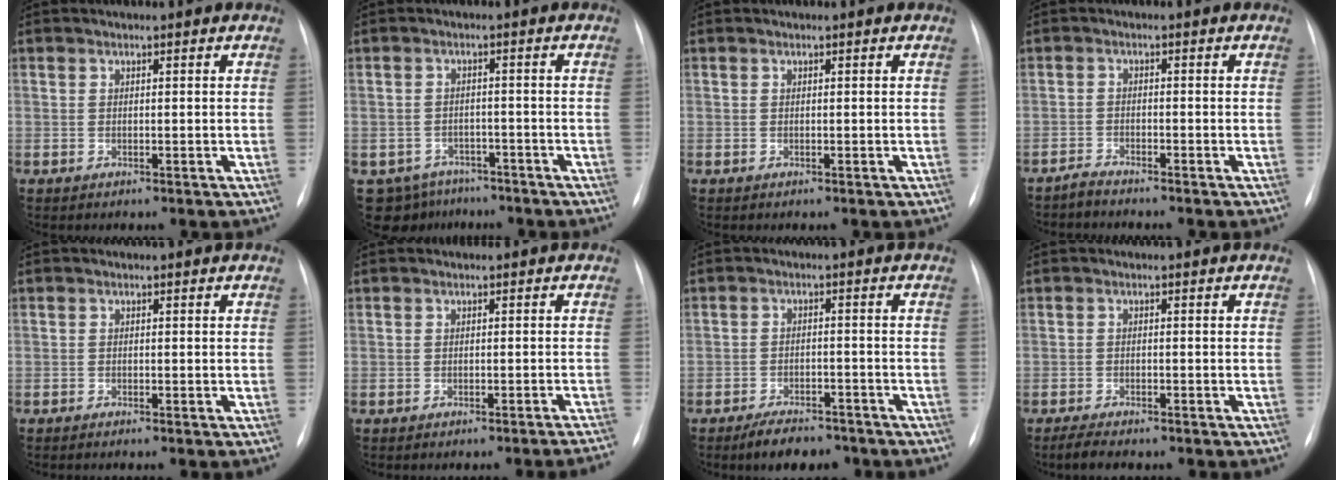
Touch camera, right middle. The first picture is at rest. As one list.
[{"total": 7.2, "force": [-5.5, 4.6, 0.7], "torque": [-0.010, 0.011, -0.072]}, {"total": 0.0}, {"total": 1.8, "force": [-1.8, -0.2, -0.1], "torque": [-0.004, -0.009, -0.035]}, {"total": 0.9, "force": [-0.7, -0.2, 0.4], "torque": [-0.009, -0.002, -0.011]}, {"total": 5.2, "force": [-4.8, -1.2, 1.6], "torque": [-0.005, -0.006, -0.055]}, {"total": 6.2, "force": [-5.0, 2.4, 2.7], "torque": [-0.045, -0.002, -0.077]}, {"total": 3.7, "force": [-3.1, 0.8, 1.9], "torque": [-0.038, -0.010, -0.044]}]